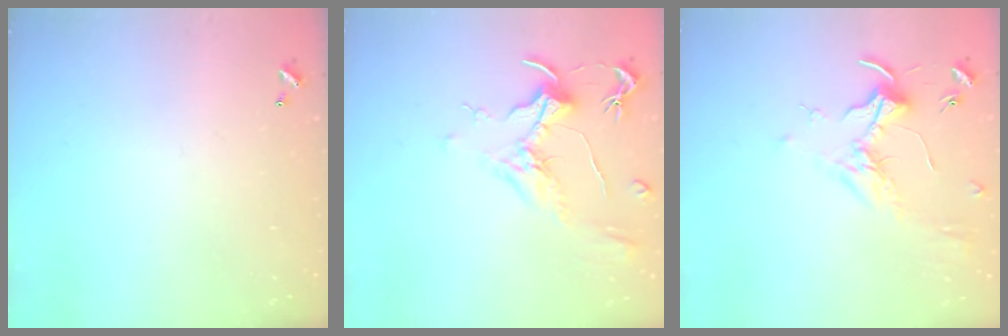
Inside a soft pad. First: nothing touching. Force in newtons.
{"total": 2.0, "press": 1.7, "slide": 0.9}
{"total": 1.7, "press": 1.5, "slide": 0.7}